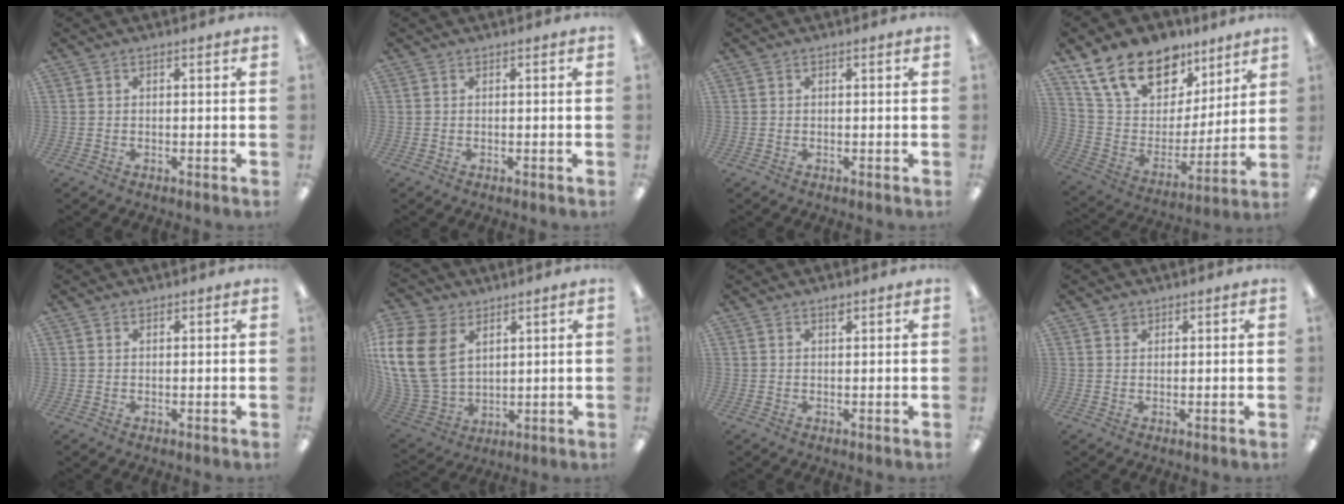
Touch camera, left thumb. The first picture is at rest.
{"total": 0.0}
{"total": 0.0}
{"total": 19.1, "force": [13.5, 10.8, 8.0], "torque": [-0.154, -0.076, 0.249]}
{"total": 0.6, "force": [0.5, 0.4, 0.2], "torque": [-0.004, 0.002, 0.009]}
{"total": 18.5, "force": [5.6, 13.3, 11.5], "torque": [-0.279, -0.026, 0.105]}
{"total": 1.3, "force": [1.0, 0.4, 0.7], "torque": [-0.009, -0.003, 0.016]}
{"total": 1.3, "force": [1.0, 0.9, 0.2], "torque": [-0.005, 0.001, 0.019]}